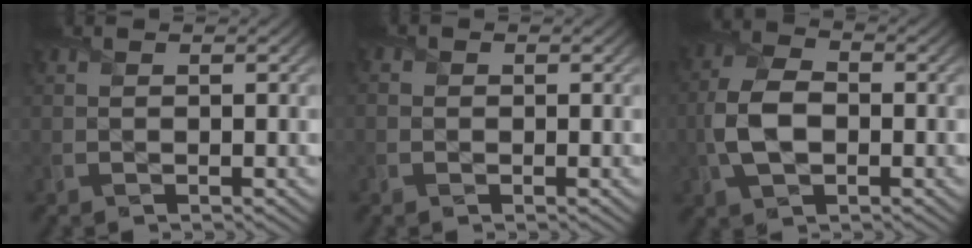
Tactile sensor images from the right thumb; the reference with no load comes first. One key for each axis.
{"total": 1.1, "fx": -0.1, "fy": 1.1, "fz": 0.4, "tx": -0.010, "ty": -0.003, "tz": -0.007}
{"total": 6.8, "fx": -1.1, "fy": 4.2, "fz": 5.2, "tx": -0.128, "ty": -0.003, "tz": -0.025}